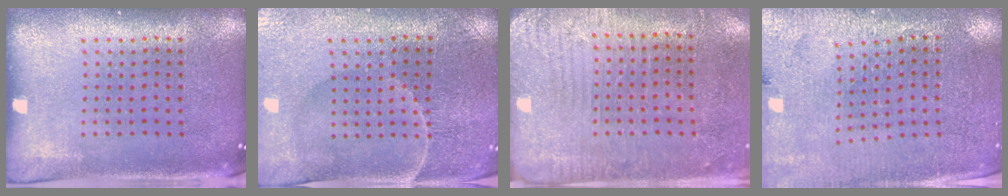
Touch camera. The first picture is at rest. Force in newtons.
{"total": 0.9, "press": 0.8, "slide": 0.3}
{"total": 2.8, "press": 2.6, "slide": 1.2}
{"total": 2.9, "press": 2.8, "slide": 0.4}